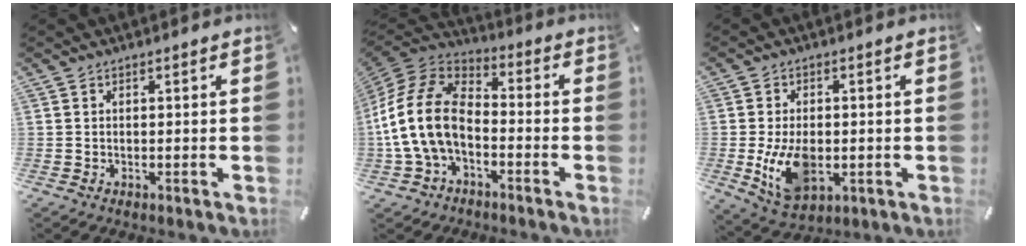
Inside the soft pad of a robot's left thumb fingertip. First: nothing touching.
{"total": 15.9, "force": [-5.1, 10.4, 10.8], "torque": [-0.238, 0.027, -0.098]}
{"total": 10.9, "force": [-1.5, 7.2, 8.1], "torque": [-0.167, -0.007, -0.025]}